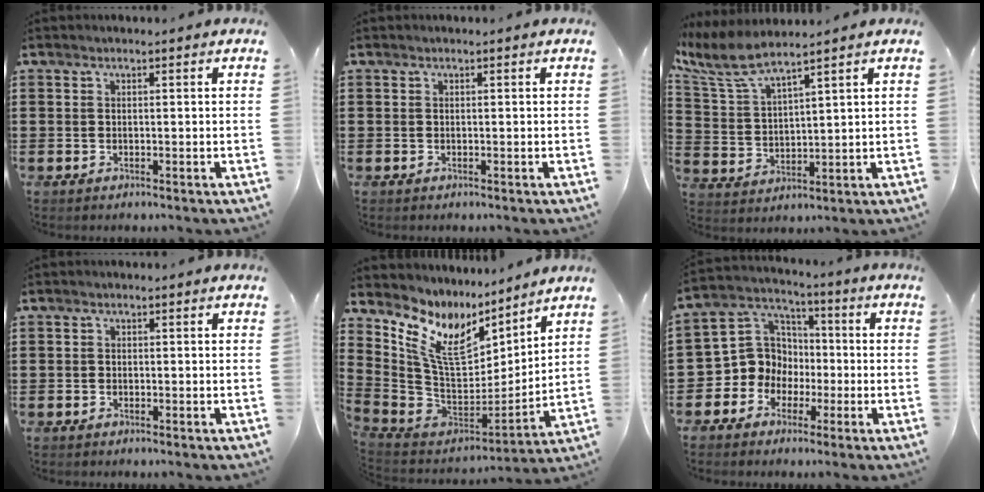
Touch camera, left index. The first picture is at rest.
{"total": 0.0}
{"total": 6.5, "force": [5.6, 0.8, 3.3], "torque": [-0.096, -0.029, 0.096]}
{"total": 0.7, "force": [-0.5, 0.5, 0.1], "torque": [-0.004, 0.000, -0.011]}
{"total": 10.3, "force": [7.0, 4.8, 5.9], "torque": [-0.170, -0.059, 0.124]}
{"total": 8.7, "force": [-1.8, 8.3, 1.8], "torque": [-0.086, 0.002, -0.038]}